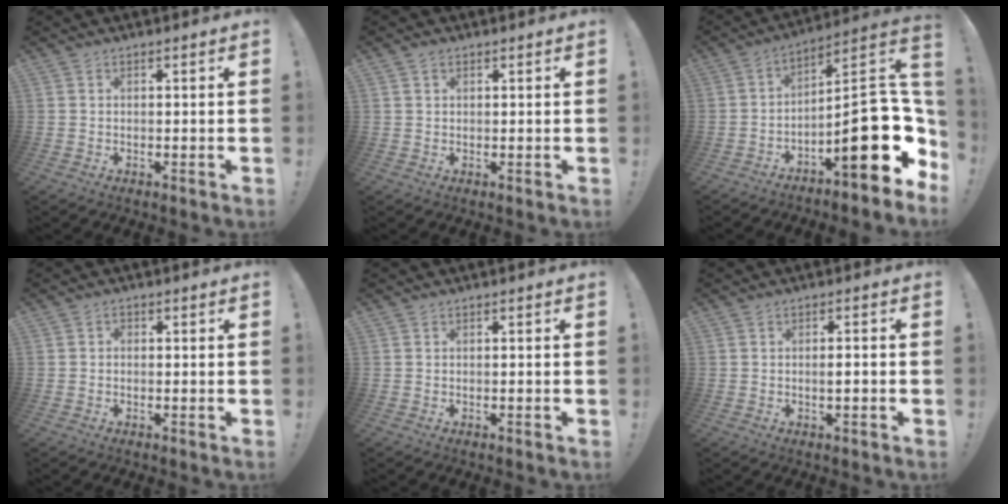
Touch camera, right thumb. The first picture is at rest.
{"total": 1.1, "force": [0.7, 0.7, 0.4], "torque": [-0.008, 0.001, 0.013]}
{"total": 23.1, "force": [-5.4, 7.5, 21.2], "torque": [-0.310, 0.027, -0.074]}
{"total": 1.1, "force": [-0.5, 0.8, 0.4], "torque": [-0.016, 0.007, -0.008]}
{"total": 0.0}
{"total": 2.3, "force": [-0.7, 0.1, 2.2], "torque": [-0.034, 0.001, -0.016]}